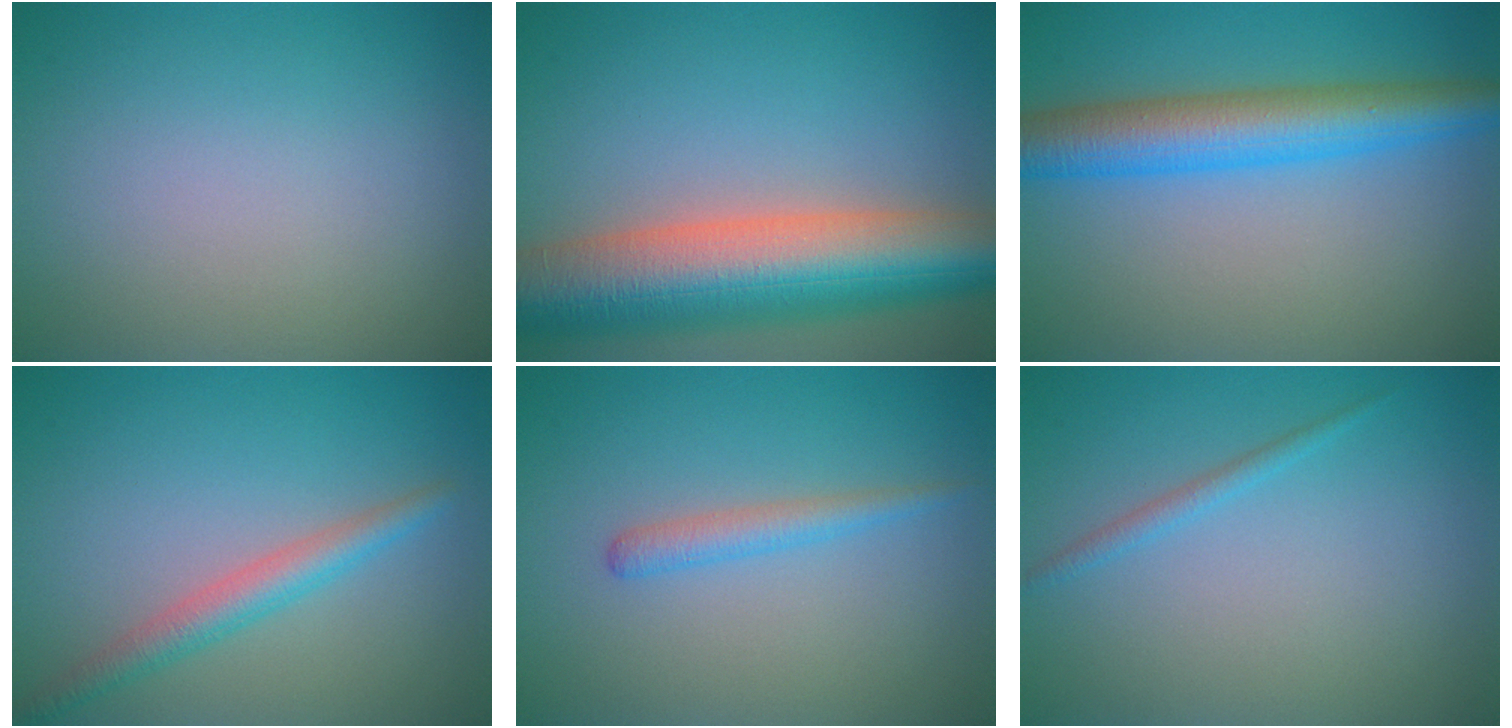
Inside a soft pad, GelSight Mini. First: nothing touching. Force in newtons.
{"total": 12.6, "press": 12.6, "slide": 0.7}
{"total": 6.8, "press": 6.8, "slide": 0.0}
{"total": 2.9, "press": 2.9, "slide": 0.2}
{"total": 1.8, "press": 1.8, "slide": 0.1}
{"total": 1.1, "press": 1.1, "slide": 0.1}